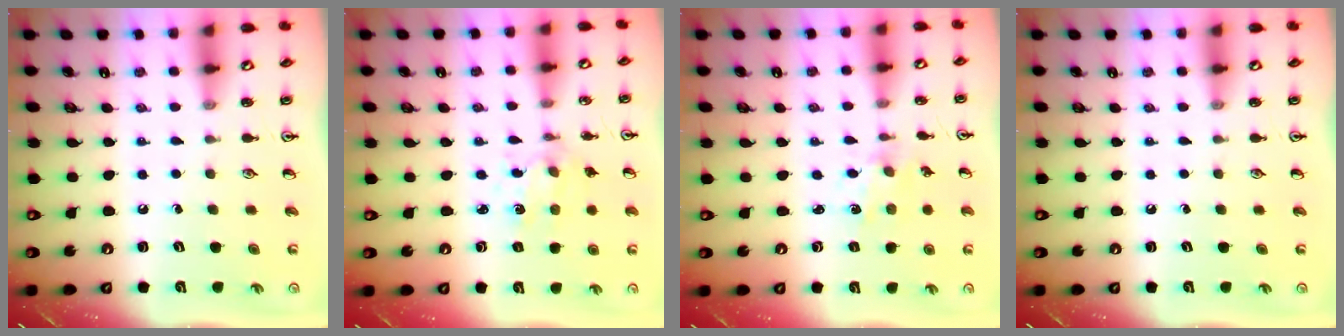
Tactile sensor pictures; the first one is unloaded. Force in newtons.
{"total": 1.8, "press": 1.8, "slide": 0.3}
{"total": 1.0, "press": 1.0, "slide": 0.2}
{"total": 0.0}